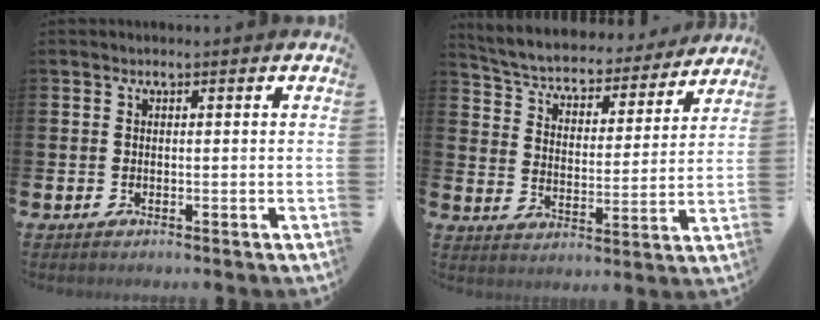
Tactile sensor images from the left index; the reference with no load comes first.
{"total": 5.0, "force": [4.6, 1.5, 1.1], "torque": [-0.050, -0.040, 0.072]}